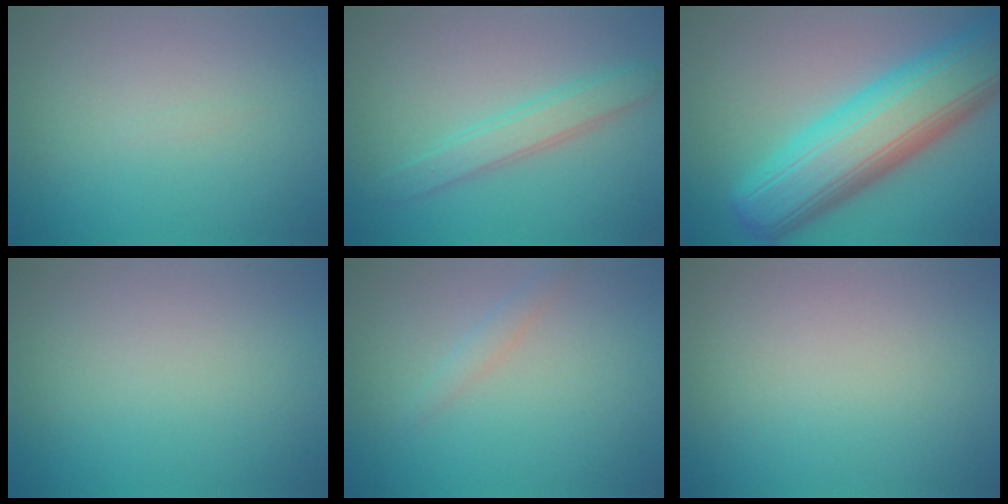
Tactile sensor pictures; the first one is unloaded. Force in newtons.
{"total": 2.8, "press": 2.8, "slide": 0.2}
{"total": 12.6, "press": 12.6, "slide": 0.4}
{"total": 0.0}
{"total": 1.1, "press": 1.1, "slide": 0.1}
{"total": 0.0}